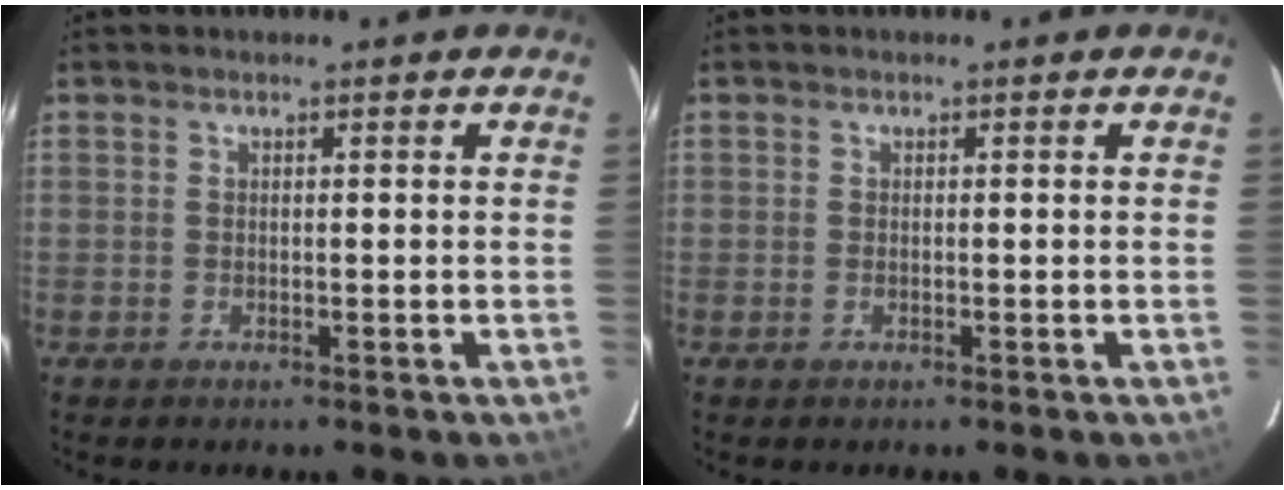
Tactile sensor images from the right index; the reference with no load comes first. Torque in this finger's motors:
{"motor_torque": [0.75, 0.45, 0.15, 0.09]}